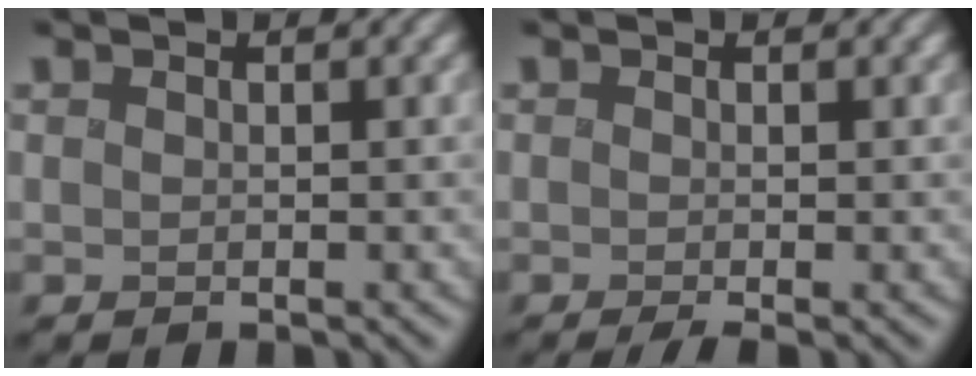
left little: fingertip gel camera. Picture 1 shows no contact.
{"total": 0.9, "force": [-0.5, 0.1, 0.7], "torque": [-0.009, -0.002, -0.009]}